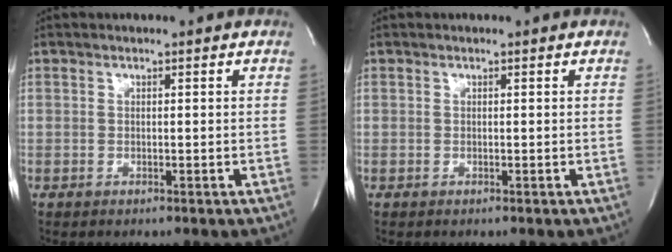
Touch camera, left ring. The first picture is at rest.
{"total": 0.0}